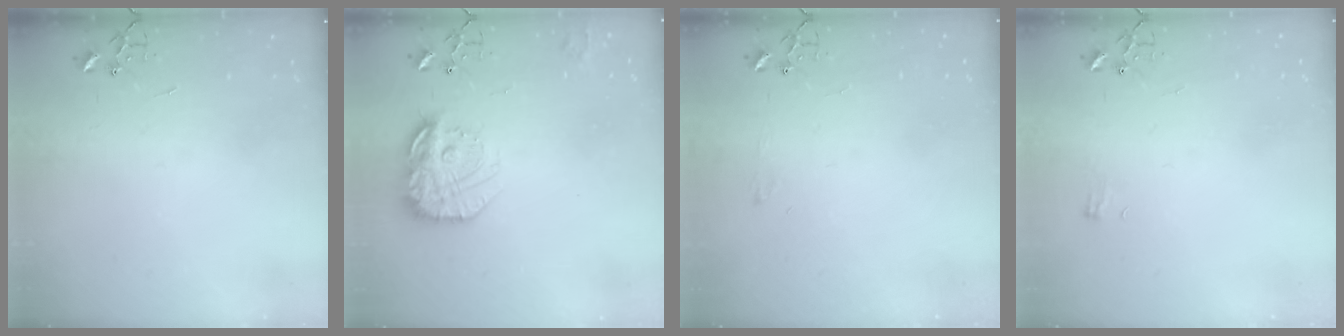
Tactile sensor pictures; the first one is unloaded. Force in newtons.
{"total": 17.4, "press": 17.3, "slide": 1.2}
{"total": 4.2, "press": 4.2, "slide": 0.6}
{"total": 4.7, "press": 4.7, "slide": 0.5}